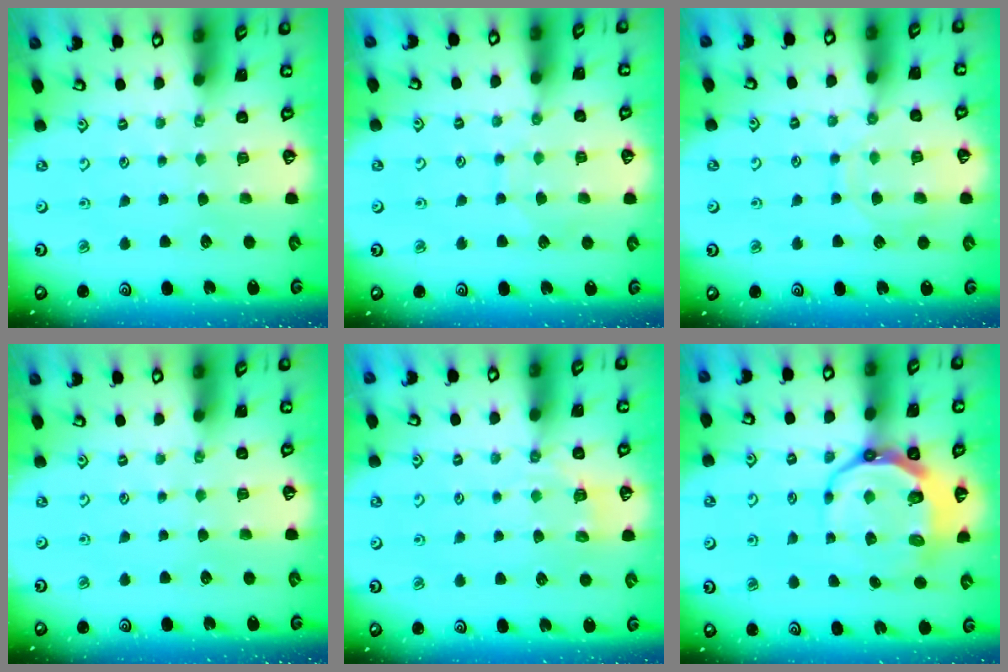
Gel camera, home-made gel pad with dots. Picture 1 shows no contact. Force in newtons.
{"total": 6.1, "press": 6.1, "slide": 0.5}
{"total": 9.9, "press": 9.9, "slide": 0.8}
{"total": 0.0}
{"total": 3.9, "press": 3.6, "slide": 1.5}
{"total": 10.8, "press": 10.0, "slide": 4.1}